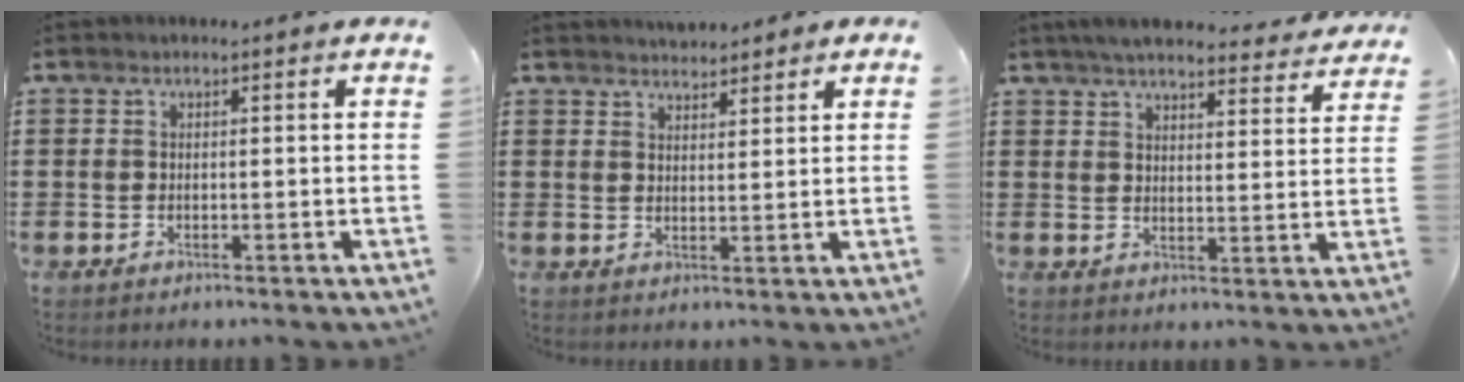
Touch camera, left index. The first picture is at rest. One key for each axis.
{"total": 2.9, "fx": 2.9, "fy": 0.4, "fz": 0.1, "tx": -0.010, "ty": -0.003, "tz": 0.055}
{"total": 5.5, "fx": 5.1, "fy": 0.4, "fz": 1.9, "tx": -0.056, "ty": -0.021, "tz": 0.092}